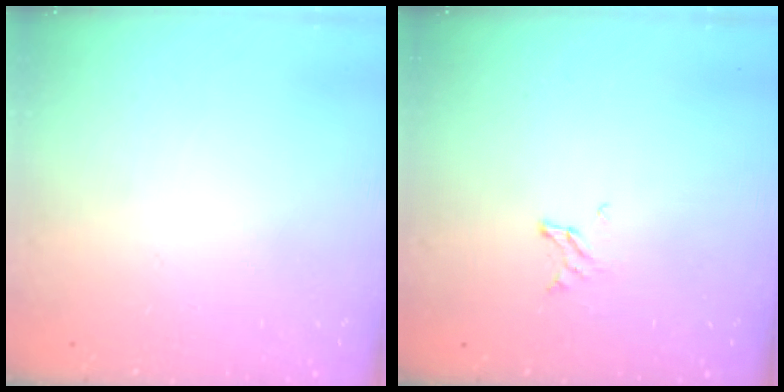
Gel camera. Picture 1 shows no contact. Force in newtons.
{"total": 1.6, "press": 1.6, "slide": 0.2}